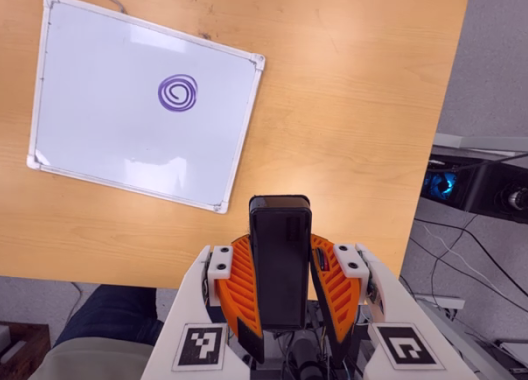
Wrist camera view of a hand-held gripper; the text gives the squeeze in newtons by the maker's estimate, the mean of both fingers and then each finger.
{"total": 10.2, "left": 8.2, "right": 12.1}